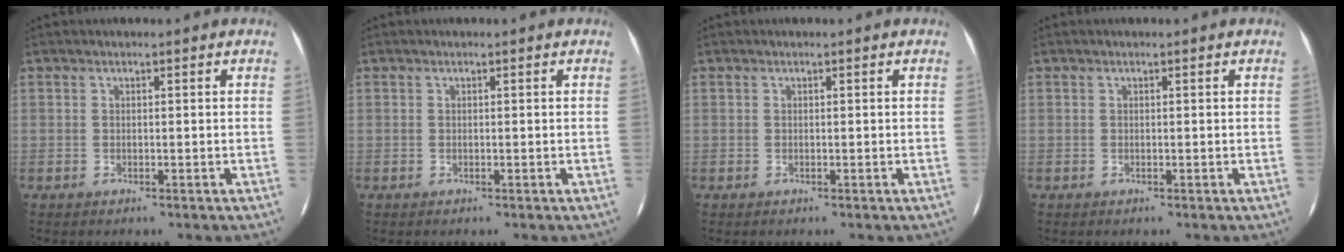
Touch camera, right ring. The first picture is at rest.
{"total": 0.0}
{"total": 0.0}
{"total": 0.0}